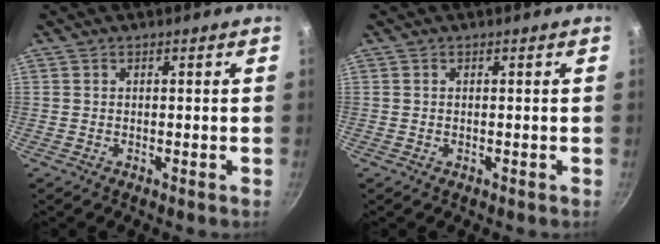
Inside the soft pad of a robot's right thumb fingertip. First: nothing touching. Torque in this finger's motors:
{"motor_torque": [-0.37, 0.03, -0.28, 0.07, -0.03]}